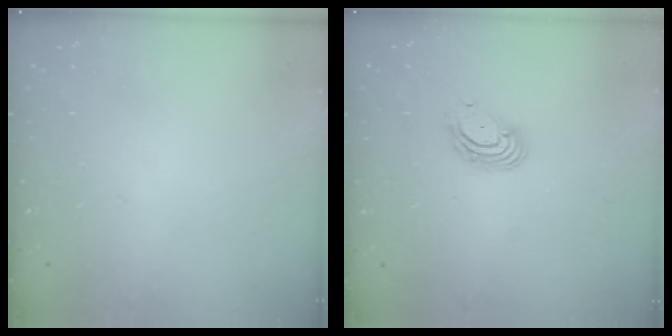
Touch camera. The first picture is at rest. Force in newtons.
{"total": 5.8, "press": 5.7, "slide": 0.8}